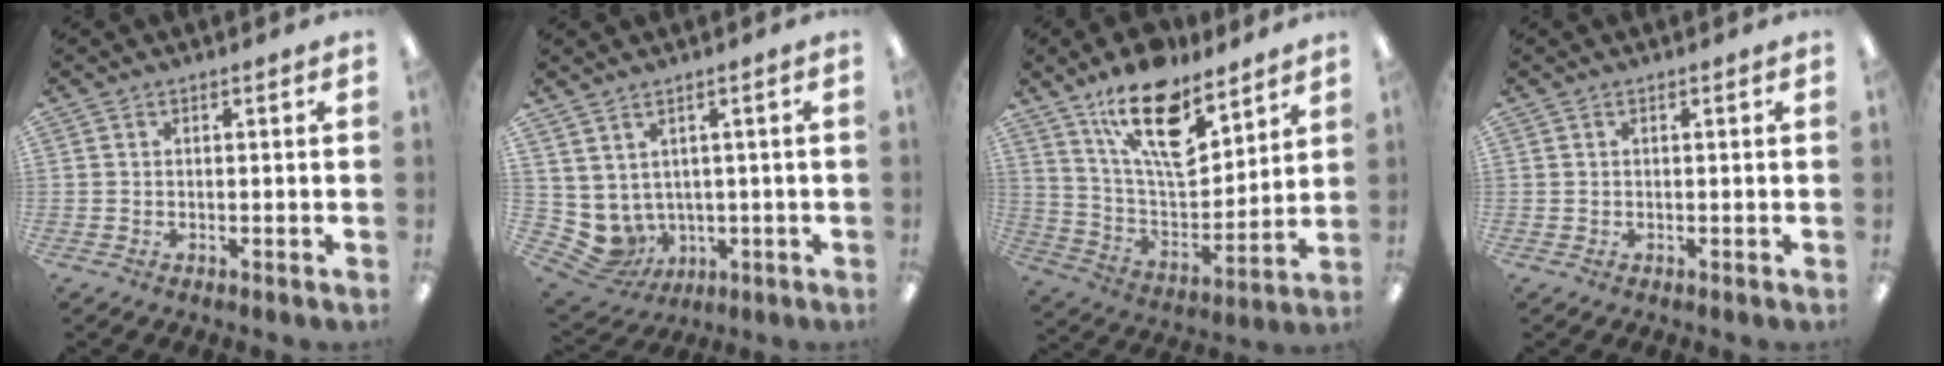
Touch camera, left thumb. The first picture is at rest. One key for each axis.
{"total": 5.0, "fx": 0.4, "fy": 4.6, "fz": 1.7, "tx": -0.071, "ty": -0.021, "tz": 0.015}
{"total": 17.5, "fx": 11.9, "fy": 7.1, "fz": 10.7, "tx": -0.180, "ty": -0.071, "tz": 0.206}
{"total": 0.0}